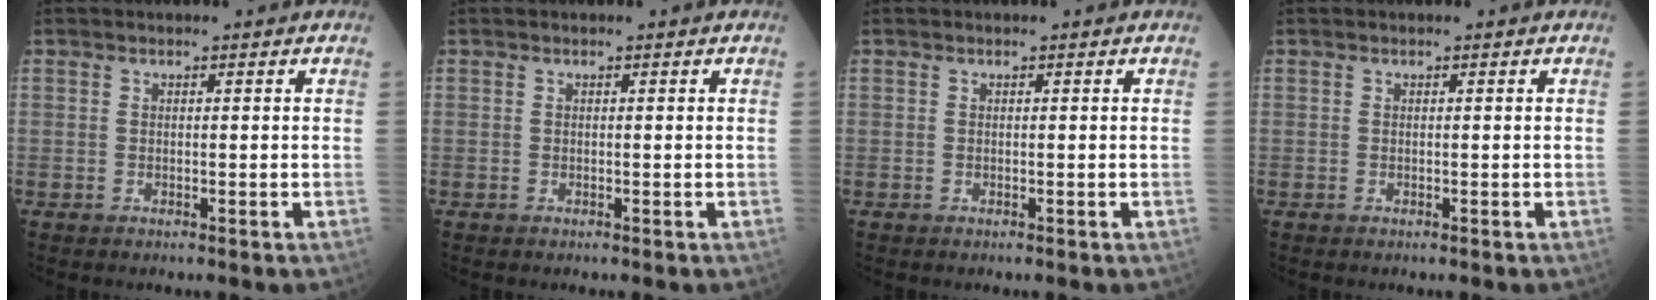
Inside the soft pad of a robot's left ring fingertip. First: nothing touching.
{"total": 0.0}
{"total": 0.0}
{"total": 0.0}